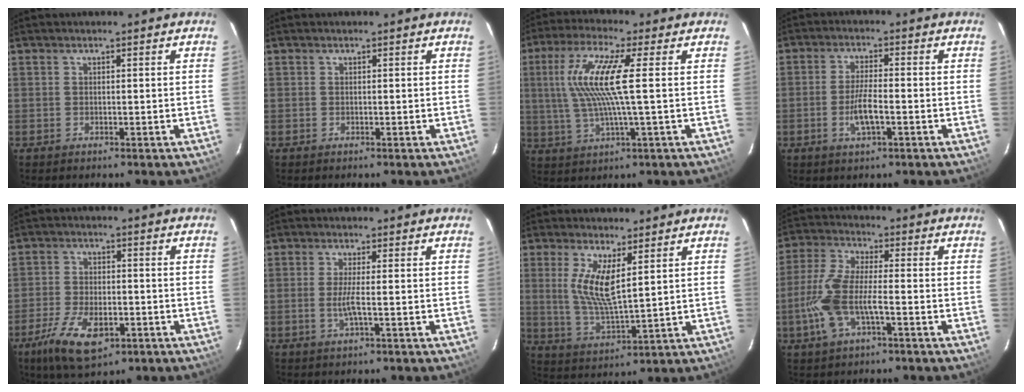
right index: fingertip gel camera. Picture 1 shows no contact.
{"total": 0.0}
{"total": 11.6, "force": [1.4, 0.1, 11.5], "torque": [-0.229, 0.004, 0.028]}
{"total": 5.5, "force": [-2.0, 1.1, 5.1], "torque": [-0.102, -0.001, -0.036]}
{"total": 10.9, "force": [-5.7, 5.1, 7.8], "torque": [-0.172, -0.017, -0.099]}
{"total": 3.2, "force": [-0.9, -0.4, 3.0], "torque": [-0.061, -0.004, -0.018]}
{"total": 8.4, "force": [2.8, 1.9, 7.7], "torque": [-0.156, -0.010, 0.058]}
{"total": 10.8, "force": [-3.6, 3.4, 9.6], "torque": [-0.216, -0.001, -0.072]}